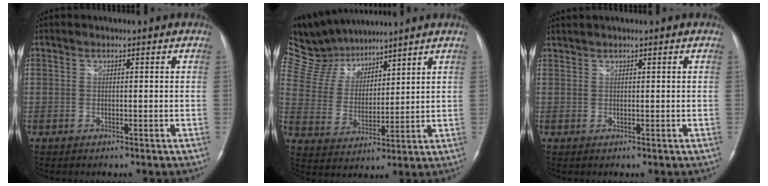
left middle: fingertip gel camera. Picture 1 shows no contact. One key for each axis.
{"total": 12.5, "fx": 11.3, "fy": 3.9, "fz": 3.5, "tx": -0.082, "ty": 0.023, "tz": 0.222}
{"total": 1.1, "fx": 1.0, "fy": -0.1, "fz": 0.3, "tx": -0.011, "ty": 0.013, "tz": 0.027}